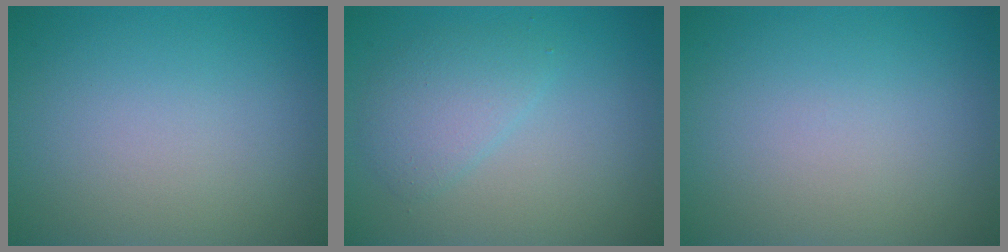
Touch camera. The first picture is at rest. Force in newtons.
{"total": 2.6, "press": 2.6, "slide": 0.3}
{"total": 0.0}